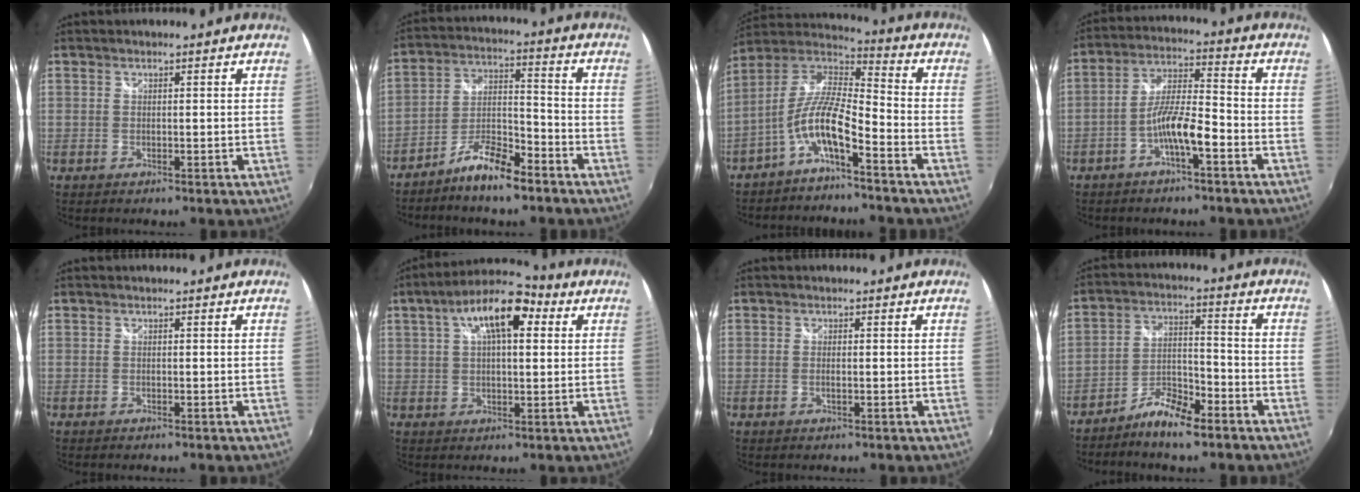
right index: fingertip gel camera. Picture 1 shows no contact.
{"total": 9.3, "force": [-7.1, 2.0, 5.7], "torque": [-0.118, 0.014, -0.130]}
{"total": 10.3, "force": [-5.8, 2.2, 8.2], "torque": [-0.177, 0.011, -0.112]}
{"total": 7.8, "force": [-4.1, 1.3, 6.5], "torque": [-0.133, 0.013, -0.074]}
{"total": 0.0}
{"total": 12.7, "force": [4.6, 5.1, 10.6], "torque": [-0.181, 0.034, 0.066]}
{"total": 0.9, "force": [-0.1, 0.2, 0.8], "torque": [-0.017, 0.002, -0.004]}
{"total": 7.7, "force": [-5.9, 1.8, 4.6], "torque": [-0.097, 0.008, -0.109]}